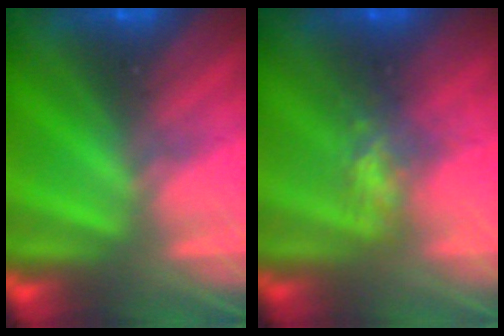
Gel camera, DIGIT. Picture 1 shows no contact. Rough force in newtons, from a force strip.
{"total": 4.6}